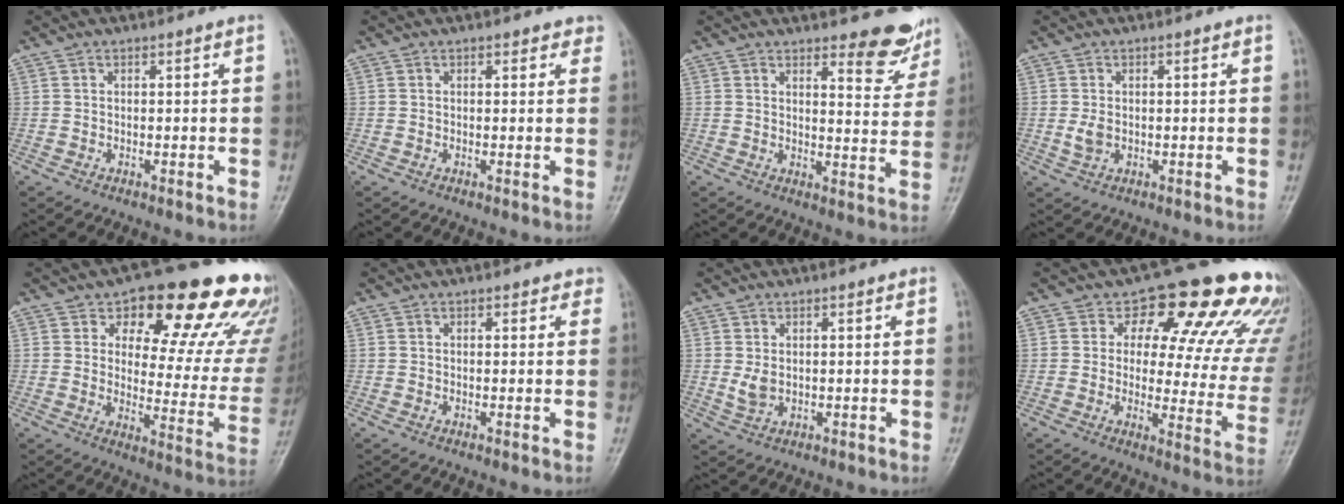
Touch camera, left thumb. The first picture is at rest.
{"total": 1.8, "force": [1.2, 1.1, 0.8], "torque": [0.014, -0.003, 0.007]}
{"total": 7.5, "force": [6.3, 2.4, 3.4], "torque": [-0.017, -0.055, 0.074]}
{"total": 2.4, "force": [0.1, 1.7, 1.8], "torque": [-0.032, -0.005, 0.003]}
{"total": 23.0, "force": [15.3, 10.1, 13.9], "torque": [-0.121, -0.078, 0.189]}
{"total": 1.5, "force": [0.9, 1.0, 0.7], "torque": [0.012, -0.002, 0.005]}
{"total": 3.2, "force": [0.7, 2.0, 2.3], "torque": [-0.038, -0.010, 0.018]}
{"total": 20.1, "force": [13.2, 9.5, 11.9], "torque": [-0.086, -0.058, 0.142]}